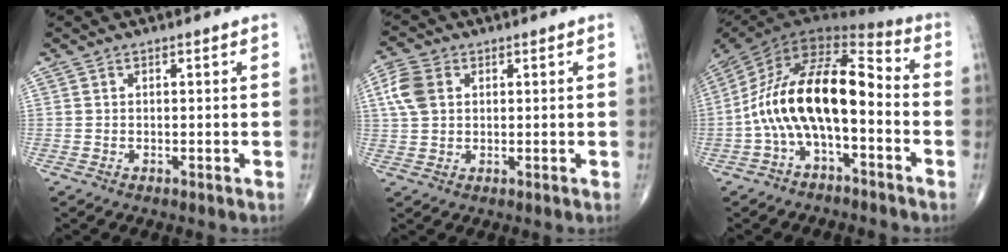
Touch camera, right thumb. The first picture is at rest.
{"total": 6.1, "force": [1.6, 4.4, 3.9], "torque": [-0.087, 0.007, 0.029]}
{"total": 17.9, "force": [-3.4, 8.2, 15.6], "torque": [-0.274, 0.074, -0.070]}